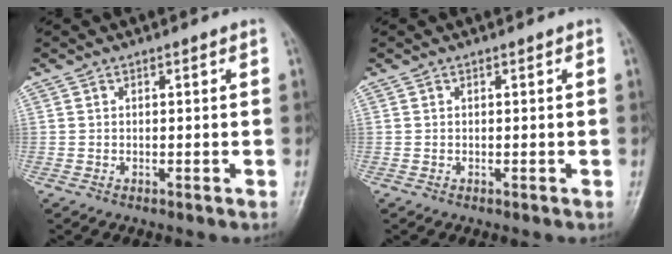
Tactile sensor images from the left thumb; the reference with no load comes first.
{"total": 0.0}